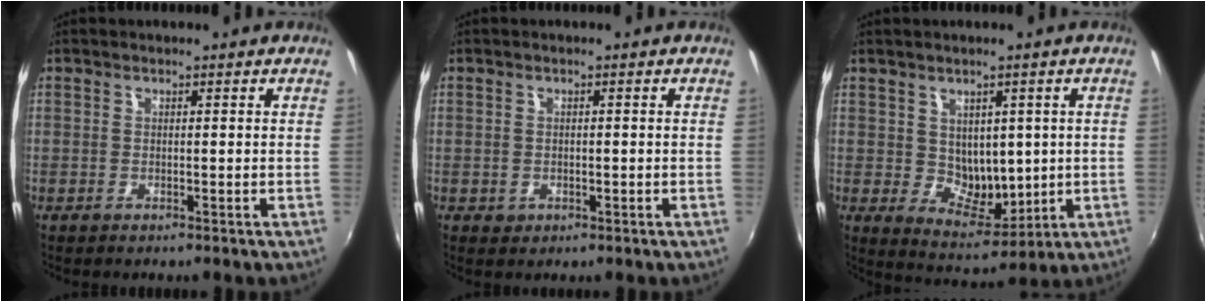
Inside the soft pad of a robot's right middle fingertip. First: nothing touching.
{"total": 1.4, "force": [-0.3, 1.2, 0.7], "torque": [-0.011, 0.000, -0.002]}
{"total": 8.1, "force": [1.3, 6.3, 4.8], "torque": [-0.081, -0.009, 0.041]}